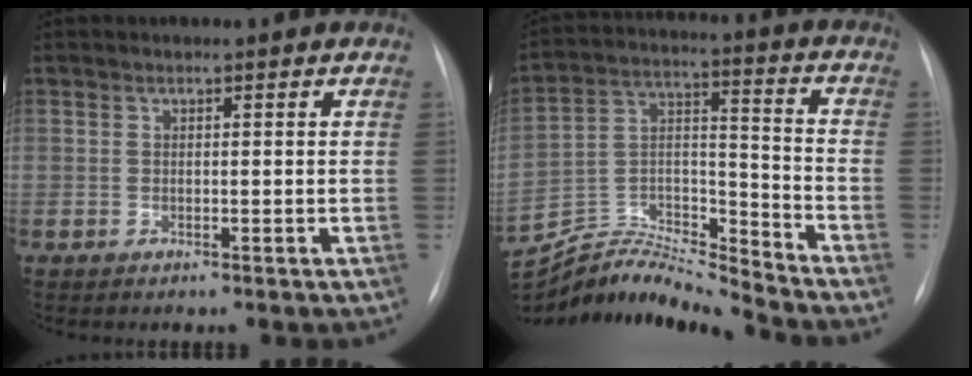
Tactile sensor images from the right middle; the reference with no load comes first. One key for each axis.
{"total": 14.8, "fx": -14.7, "fy": -1.4, "fz": 1.5, "tx": -0.029, "ty": 0.036, "tz": -0.271}